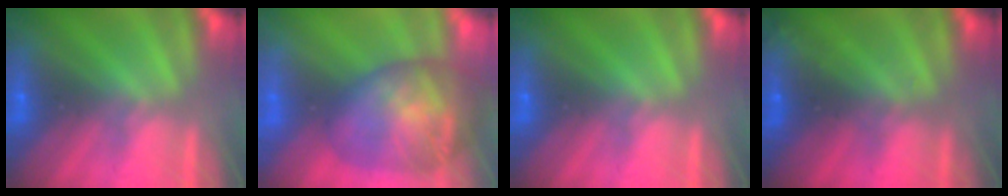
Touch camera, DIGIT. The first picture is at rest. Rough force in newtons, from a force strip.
{"total": 7.2}
{"total": 0.0}
{"total": 2.7}